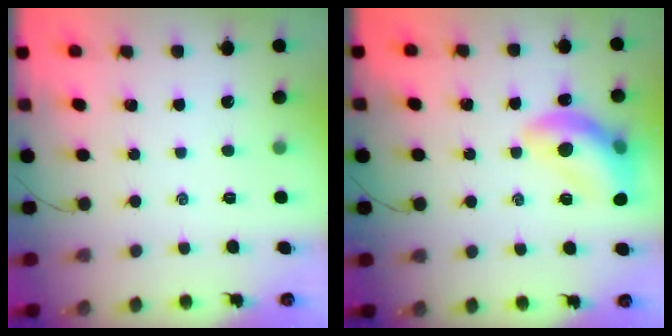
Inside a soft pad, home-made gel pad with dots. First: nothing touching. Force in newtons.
{"total": 14.0, "press": 13.8, "slide": 2.0}